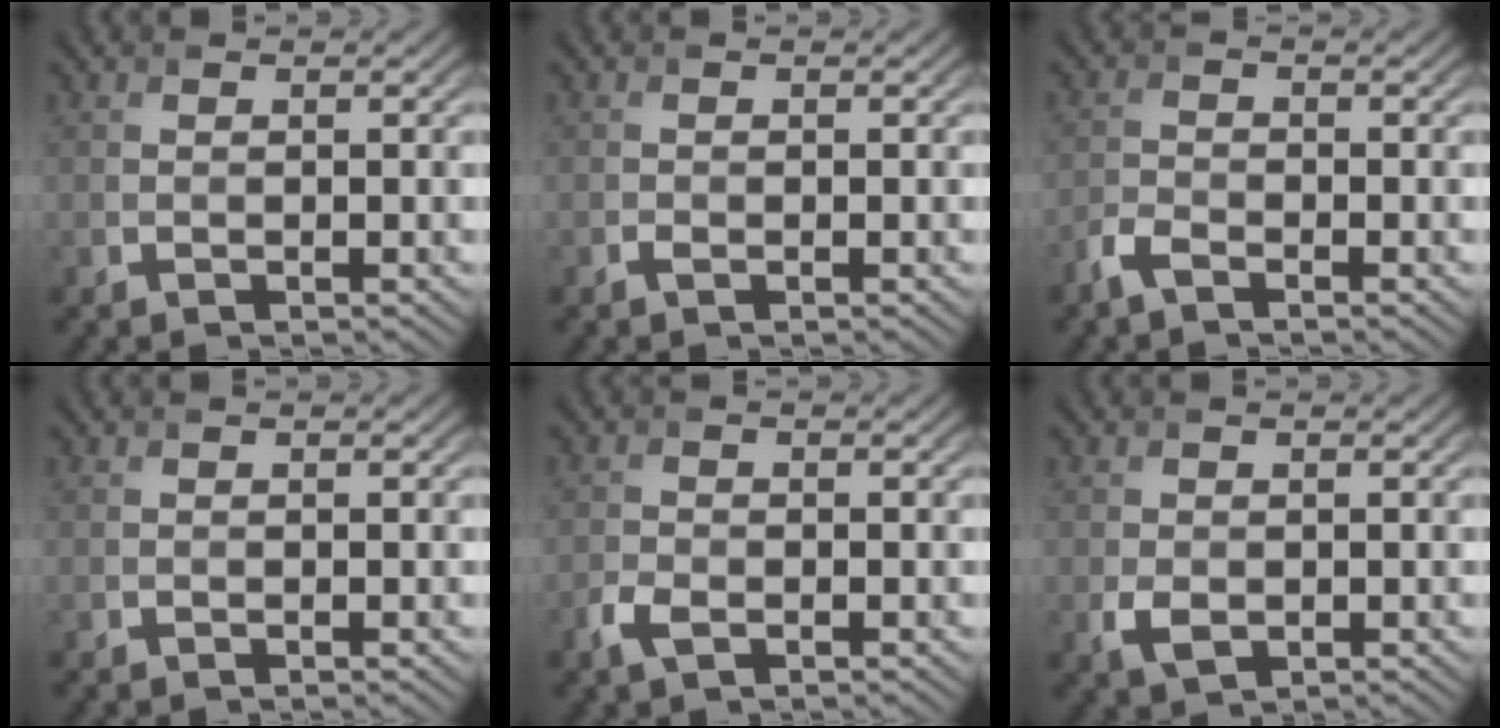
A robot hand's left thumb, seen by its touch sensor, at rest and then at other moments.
{"total": 0.7, "force": [-0.4, 0.3, 0.5], "torque": [-0.010, -0.002, -0.007]}
{"total": 2.5, "force": [-2.0, 0.8, 1.4], "torque": [-0.035, -0.003, -0.050]}
{"total": 0.0}
{"total": 2.3, "force": [-1.3, 1.2, 1.5], "torque": [-0.039, -0.004, -0.031]}
{"total": 2.3, "force": [-0.5, 1.6, 1.5], "torque": [-0.039, -0.011, -0.006]}